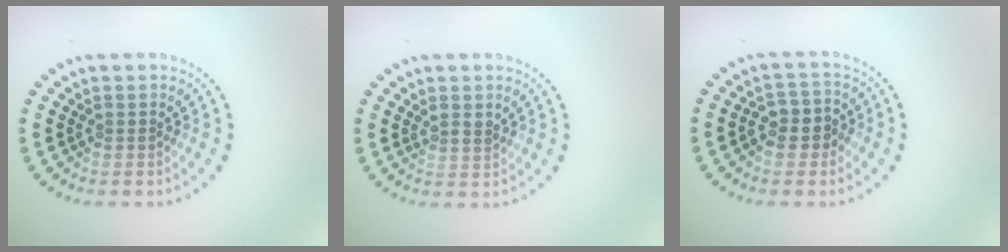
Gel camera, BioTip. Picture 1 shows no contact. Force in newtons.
{"total": 1.1, "press": 0.9, "slide": 0.7}
{"total": 2.9, "press": 2.7, "slide": 0.9}